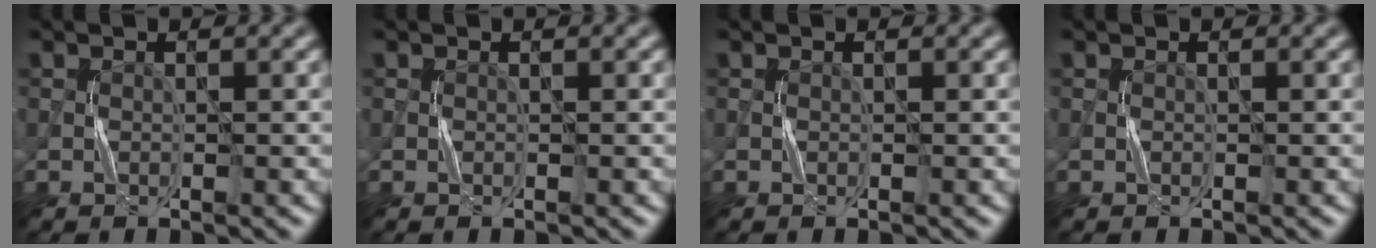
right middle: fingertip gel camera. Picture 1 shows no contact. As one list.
[{"total": 0.0}, {"total": 0.0}, {"total": 0.0}]